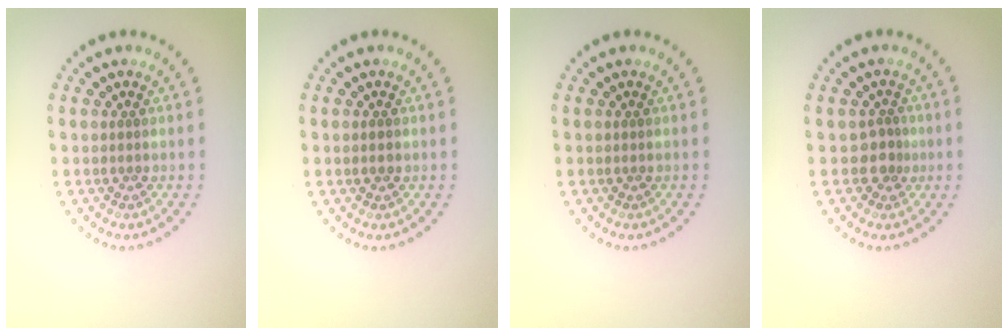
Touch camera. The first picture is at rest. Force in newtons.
{"total": 1.0, "press": 1.0, "slide": 0.1}
{"total": 0.0}
{"total": 1.6, "press": 1.1, "slide": 1.2}